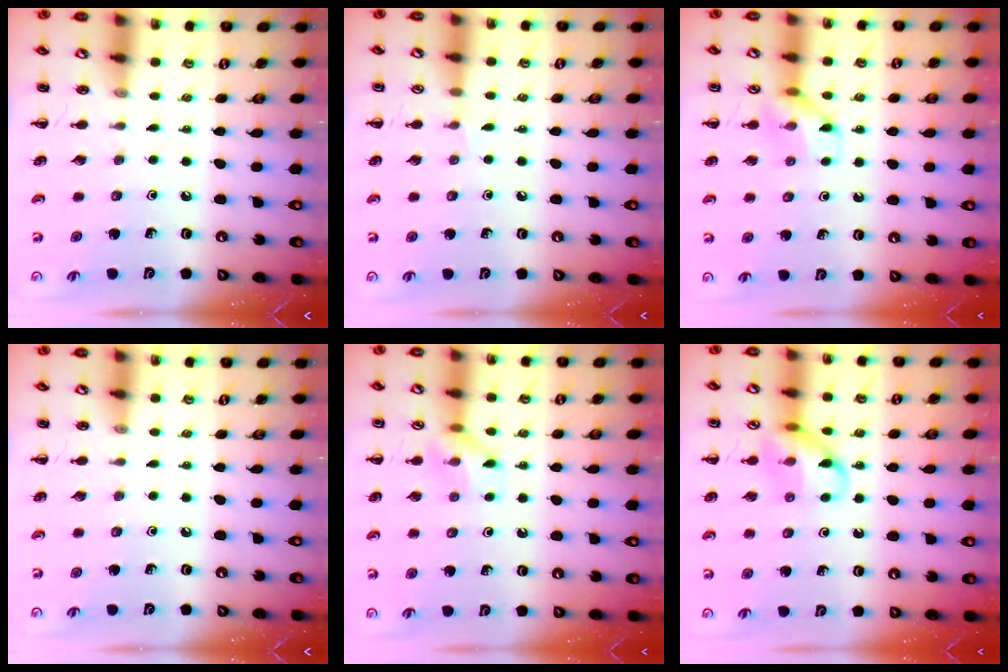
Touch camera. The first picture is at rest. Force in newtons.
{"total": 3.4, "press": 3.2, "slide": 1.3}
{"total": 9.3, "press": 9.3, "slide": 0.7}
{"total": 0.0}
{"total": 7.7, "press": 7.7, "slide": 0.2}
{"total": 12.2, "press": 12.0, "slide": 1.6}